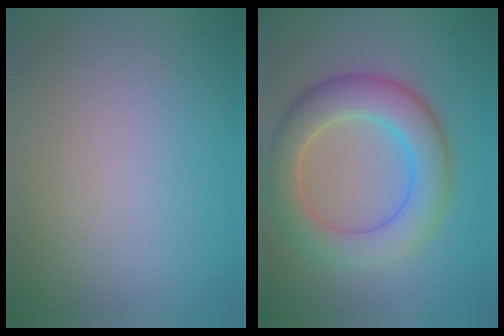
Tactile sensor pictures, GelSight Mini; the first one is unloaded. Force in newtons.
{"total": 6.5, "press": 6.5, "slide": 0.3}